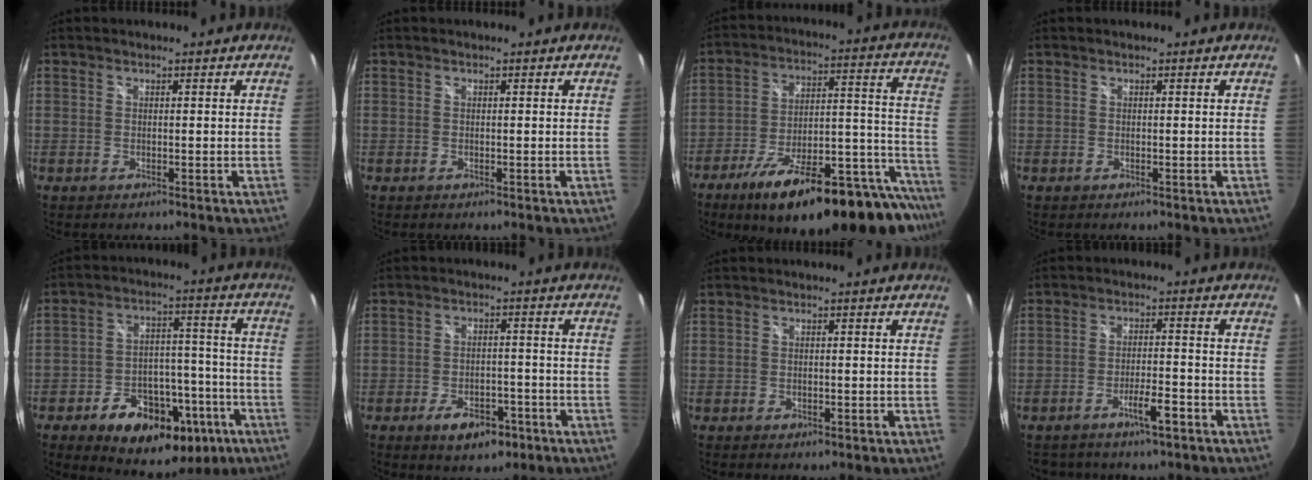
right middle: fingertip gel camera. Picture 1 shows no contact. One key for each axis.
{"total": 0.0}
{"total": 30.0, "fx": -23.4, "fy": 7.5, "fz": 17.3, "tx": -0.220, "ty": -0.010, "tz": -0.335}
{"total": 0.0}
{"total": 21.1, "fx": -11.7, "fy": 12.3, "fz": 12.4, "tx": -0.211, "ty": 0.022, "tz": -0.150}
{"total": 7.4, "fx": -4.4, "fy": 3.9, "fz": 4.5, "tx": -0.093, "ty": 0.000, "tz": -0.060}
{"total": 1.0, "fx": -0.6, "fy": 0.6, "fz": 0.5, "tx": -0.008, "ty": -0.005, "tz": -0.011}
{"total": 4.7, "fx": -3.4, "fy": 1.4, "fz": 2.8, "tx": -0.054, "ty": 0.002, "tz": -0.053}